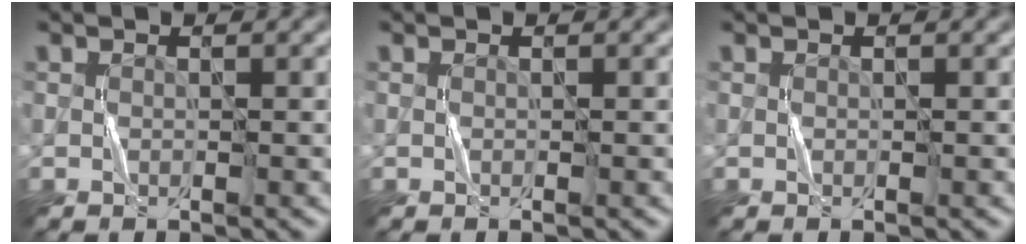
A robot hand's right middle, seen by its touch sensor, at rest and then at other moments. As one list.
[{"total": 0.0}, {"total": 0.0}]